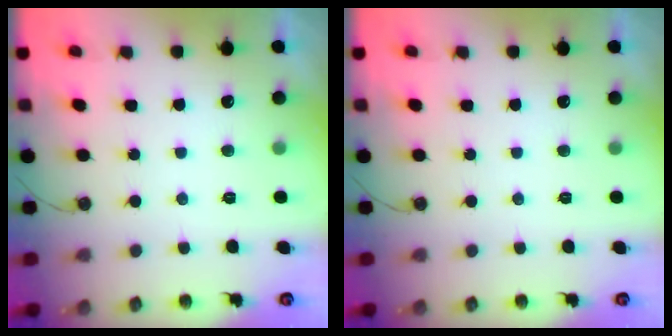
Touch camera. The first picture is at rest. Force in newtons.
{"total": 0.0}